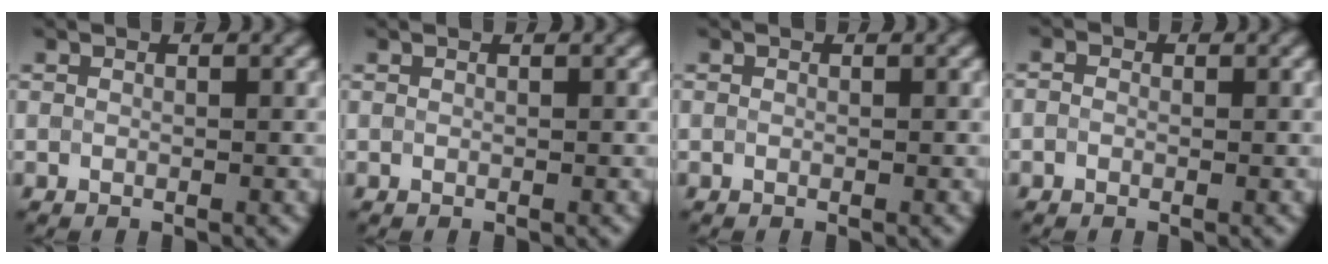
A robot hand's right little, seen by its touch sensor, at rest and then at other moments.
{"total": 0.0}
{"total": 0.0}
{"total": 0.7, "force": [-0.2, 0.6, 0.4], "torque": [-0.010, -0.001, -0.008]}